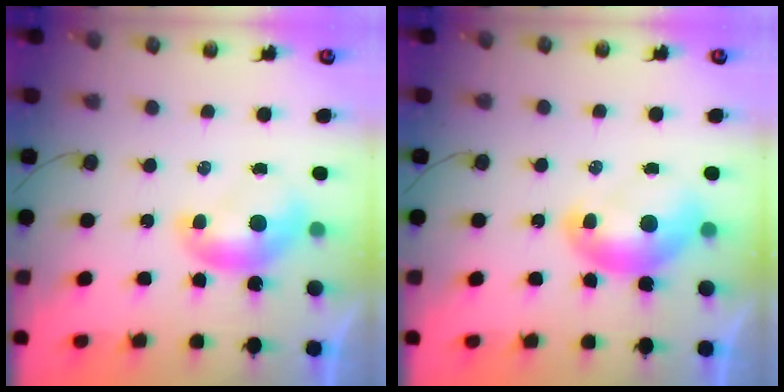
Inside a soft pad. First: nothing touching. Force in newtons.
{"total": 2.1, "press": 2.0, "slide": 0.6}